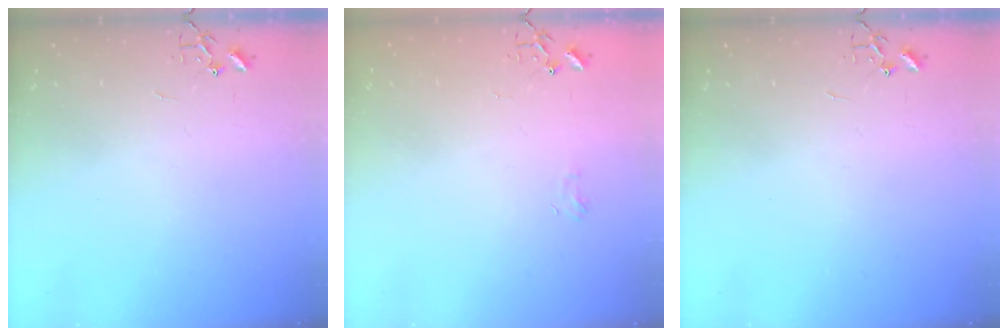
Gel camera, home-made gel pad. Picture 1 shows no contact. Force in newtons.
{"total": 4.8, "press": 4.7, "slide": 0.6}
{"total": 0.0}